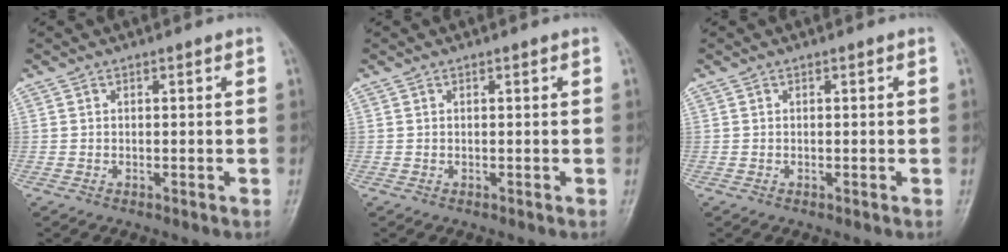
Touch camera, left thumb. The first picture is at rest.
{"total": 0.0}
{"total": 0.0}